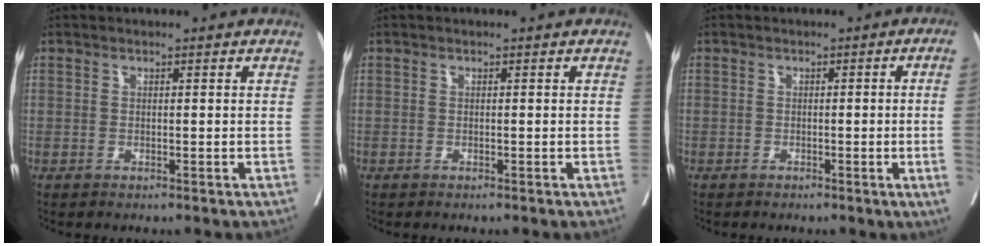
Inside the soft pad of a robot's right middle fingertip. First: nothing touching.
{"total": 0.0}
{"total": 4.5, "force": [-0.6, -1.7, 4.1], "torque": [-0.040, -0.007, -0.009]}